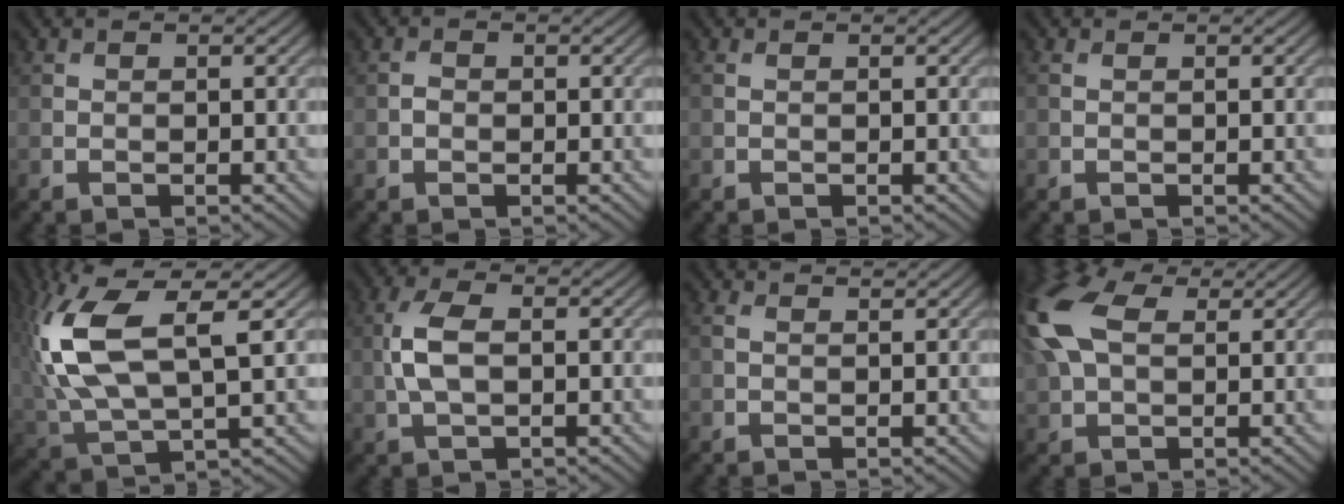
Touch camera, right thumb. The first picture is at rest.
{"total": 0.9, "force": [-0.2, 0.7, 0.4], "torque": [-0.008, -0.001, -0.009]}
{"total": 0.0}
{"total": 0.0}
{"total": 13.3, "force": [3.2, 6.0, 11.5], "torque": [-0.272, 0.007, 0.067]}
{"total": 5.1, "force": [0.1, 2.5, 4.5], "torque": [-0.110, 0.007, -0.002]}
{"total": 1.9, "force": [1.3, 0.6, 1.3], "torque": [-0.032, 0.004, 0.017]}
{"total": 12.8, "force": [4.0, 7.5, 9.6], "torque": [-0.262, 0.029, 0.072]}